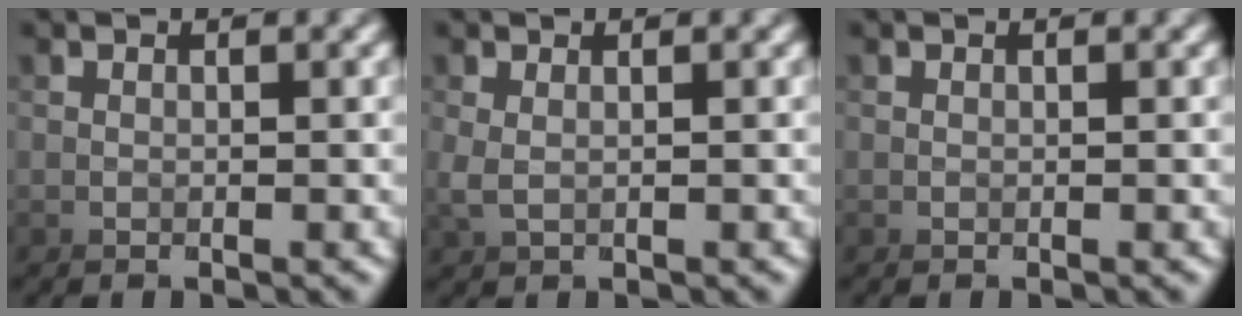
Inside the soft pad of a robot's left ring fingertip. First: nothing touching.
{"total": 1.4, "force": [-0.4, -1.3, 0.0], "torque": [0.002, 0.002, -0.002]}
{"total": 0.0}